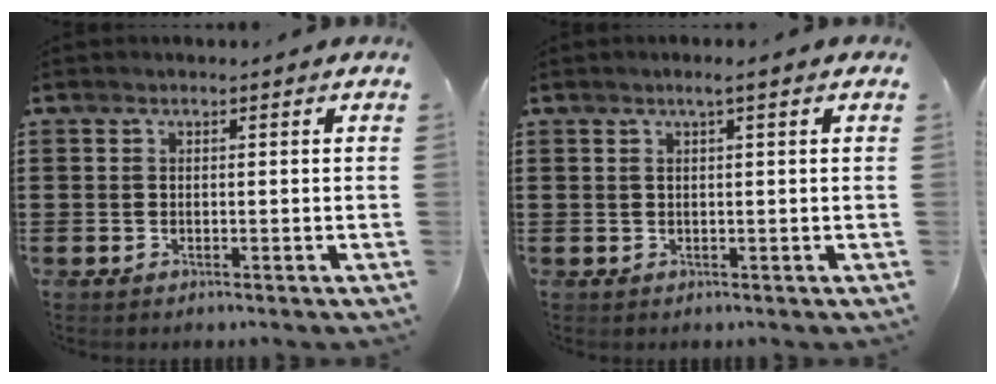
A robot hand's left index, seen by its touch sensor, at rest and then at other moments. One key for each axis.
{"total": 1.4, "fx": 0.5, "fy": -0.1, "fz": 1.3, "tx": -0.025, "ty": 0.000, "tz": 0.009}